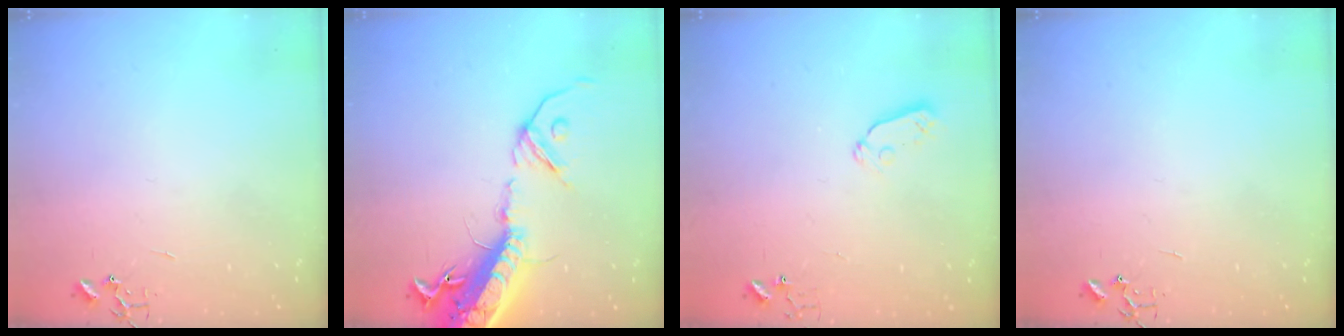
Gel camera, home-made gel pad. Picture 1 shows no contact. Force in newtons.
{"total": 21.7, "press": 21.1, "slide": 5.1}
{"total": 5.0, "press": 4.9, "slide": 1.1}
{"total": 0.0}